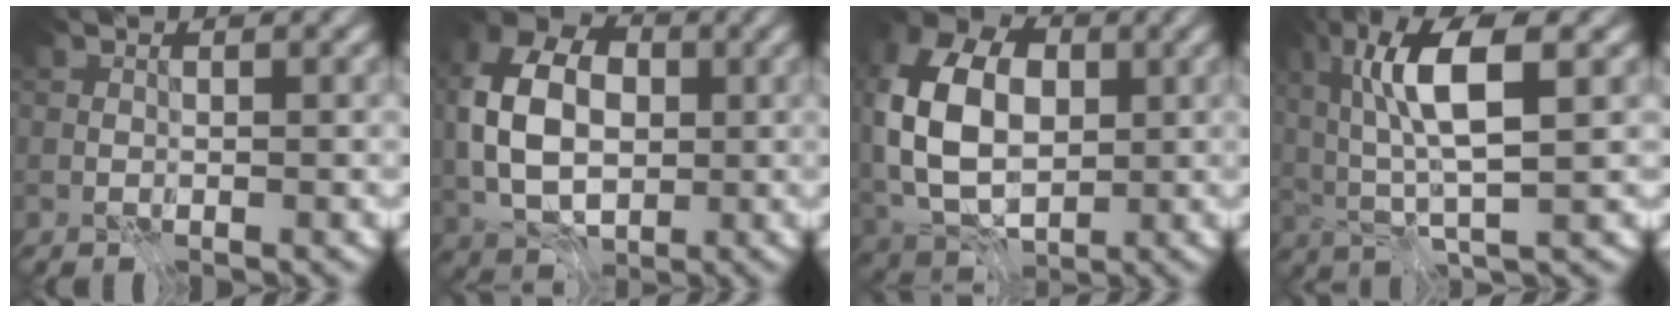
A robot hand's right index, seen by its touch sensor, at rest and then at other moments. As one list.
[{"total": 9.4, "force": [0.3, 6.8, 6.4], "torque": [-0.139, 0.007, -0.005]}, {"total": 11.2, "force": [0.9, 8.0, 7.8], "torque": [-0.178, 0.007, 0.012]}, {"total": 7.9, "force": [2.1, 2.5, 7.2], "torque": [-0.138, 0.003, 0.036]}]